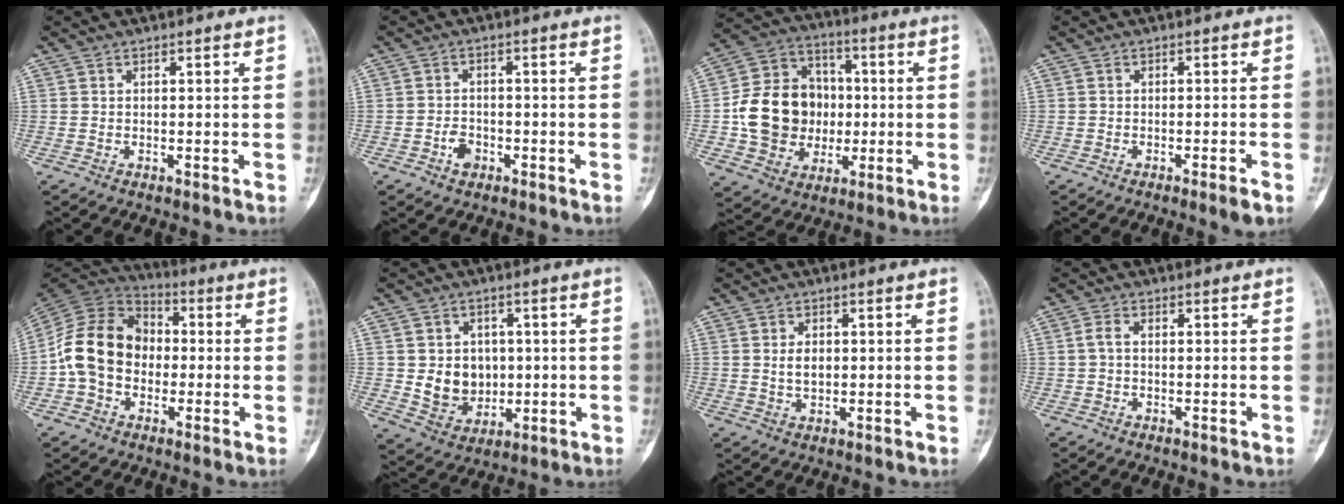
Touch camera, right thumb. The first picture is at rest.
{"total": 2.9, "force": [-1.5, 2.0, 1.5], "torque": [-0.019, 0.010, -0.026]}
{"total": 17.4, "force": [-1.0, 14.8, 9.0], "torque": [-0.127, 0.030, -0.010]}
{"total": 2.3, "force": [-1.4, 0.0, 1.9], "torque": [-0.036, -0.002, -0.021]}
{"total": 14.6, "force": [-1.4, 11.5, 8.8], "torque": [-0.145, 0.036, -0.038]}
{"total": 9.1, "force": [0.1, 7.7, 4.7], "torque": [-0.036, -0.001, 0.017]}
{"total": 3.3, "force": [0.4, 2.1, 2.5], "torque": [-0.038, -0.003, 0.012]}
{"total": 1.7, "force": [0.0, 0.9, 1.4], "torque": [-0.028, 0.005, -0.003]}